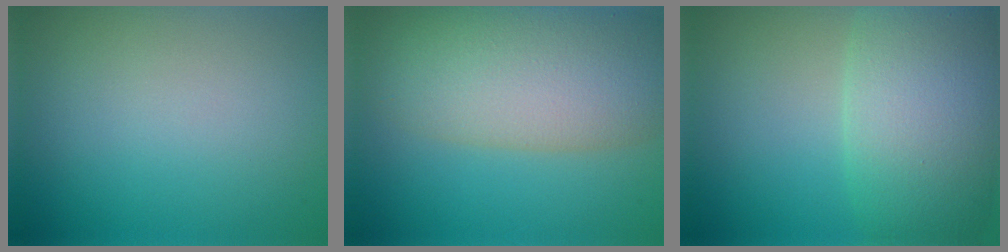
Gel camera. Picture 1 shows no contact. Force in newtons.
{"total": 9.8, "press": 9.8, "slide": 0.6}
{"total": 8.0, "press": 8.0, "slide": 0.7}